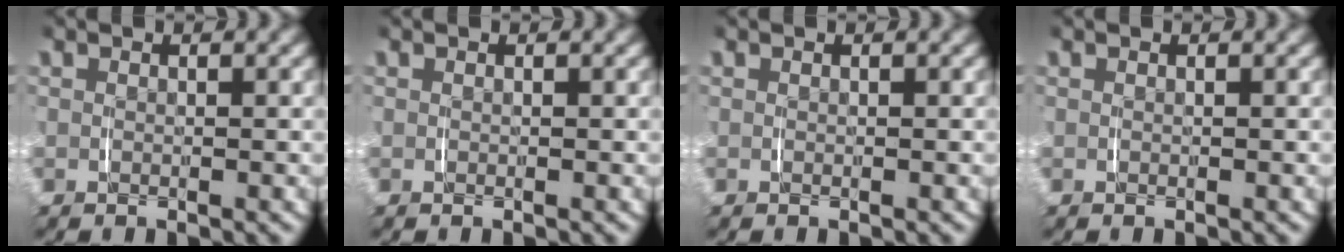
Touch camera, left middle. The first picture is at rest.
{"total": 0.0}
{"total": 0.0}
{"total": 0.0}